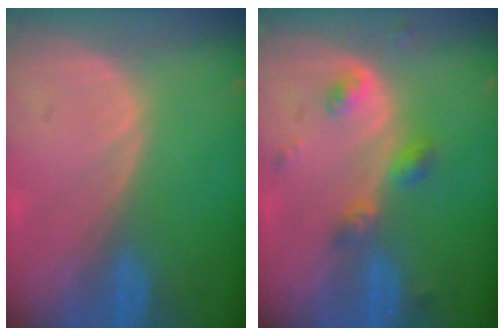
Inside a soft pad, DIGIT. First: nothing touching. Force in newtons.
{"total": 4.5, "press": 4.1, "slide": 1.9}